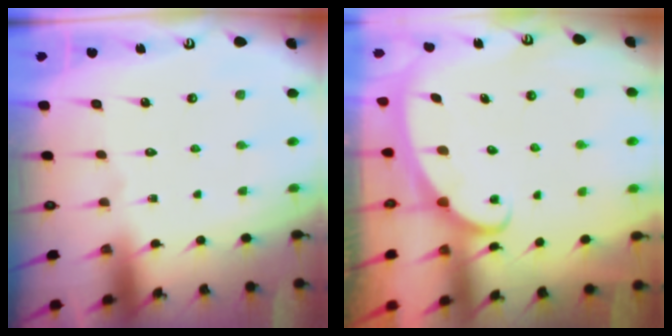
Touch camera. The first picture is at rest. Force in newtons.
{"total": 2.3, "press": 2.3, "slide": 0.4}